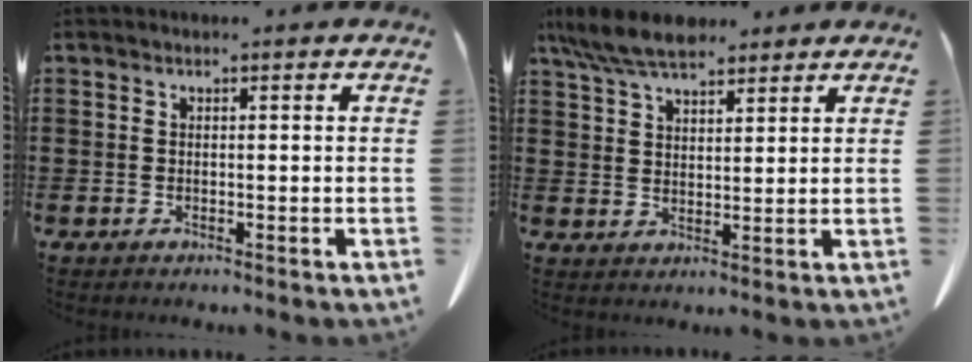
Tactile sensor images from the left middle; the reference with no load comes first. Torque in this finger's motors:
{"motor_torque": [0.80, 0.09, 0.17, 0.09]}